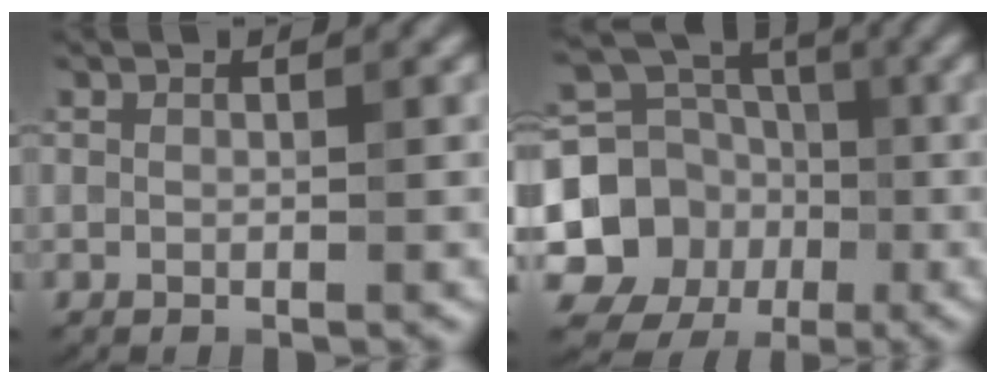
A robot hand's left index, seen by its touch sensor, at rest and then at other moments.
{"total": 9.9, "force": [-1.9, 9.1, 3.6], "torque": [-0.060, -0.012, -0.052]}